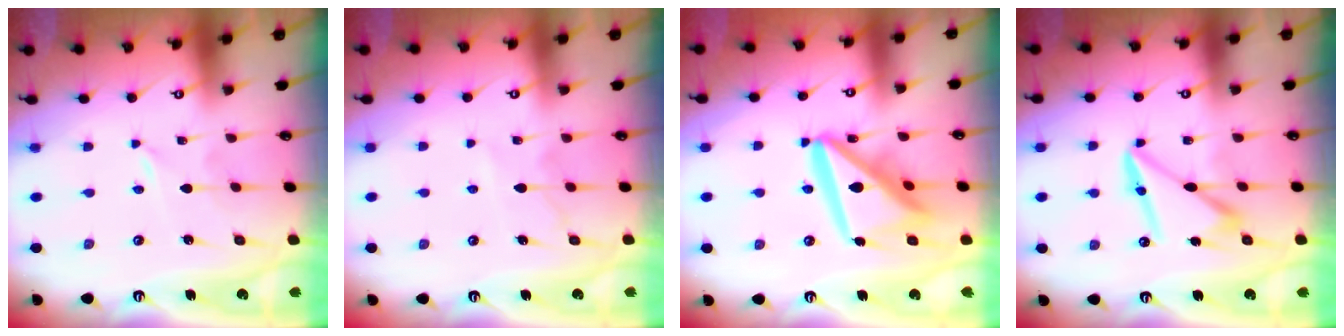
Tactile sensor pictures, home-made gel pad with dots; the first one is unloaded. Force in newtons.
{"total": 7.2, "press": 7.1, "slide": 0.7}
{"total": 17.3, "press": 17.2, "slide": 1.7}
{"total": 10.0, "press": 9.9, "slide": 1.3}